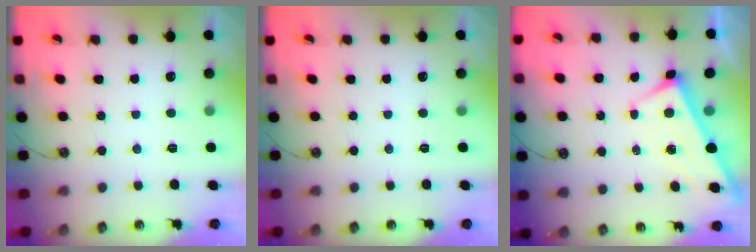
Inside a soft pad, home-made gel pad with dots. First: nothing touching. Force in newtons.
{"total": 0.0}
{"total": 2.8, "press": 2.8, "slide": 0.0}